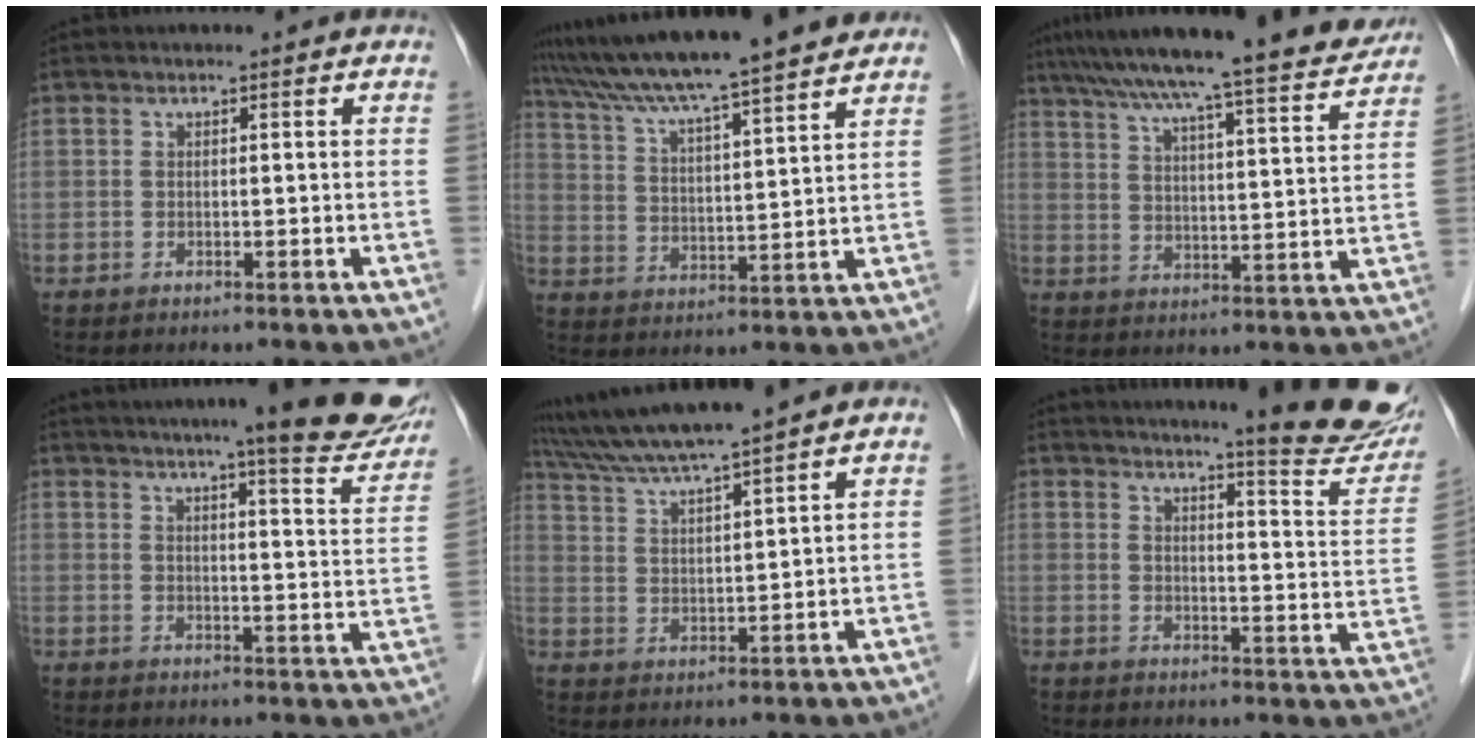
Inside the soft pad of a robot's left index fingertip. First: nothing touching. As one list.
[{"total": 19.4, "force": [17.0, 0.2, 9.3], "torque": [-0.161, 0.017, 0.260]}, {"total": 21.9, "force": [19.4, 0.8, 10.2], "torque": [-0.164, -0.016, 0.264]}, {"total": 18.0, "force": [14.7, 1.1, 10.3], "torque": [-0.124, -0.024, 0.174]}, {"total": 10.0, "force": [8.8, -1.7, 4.5], "torque": [-0.087, 0.012, 0.162]}, {"total": 17.0, "force": [15.1, 0.4, 7.9], "torque": [-0.100, -0.083, 0.174]}]